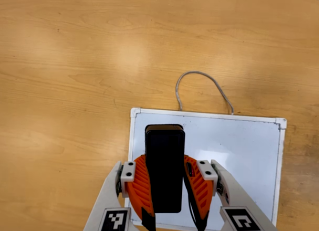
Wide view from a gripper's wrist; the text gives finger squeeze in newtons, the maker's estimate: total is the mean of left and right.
{"total": 8.2, "left": 6.9, "right": 9.5}